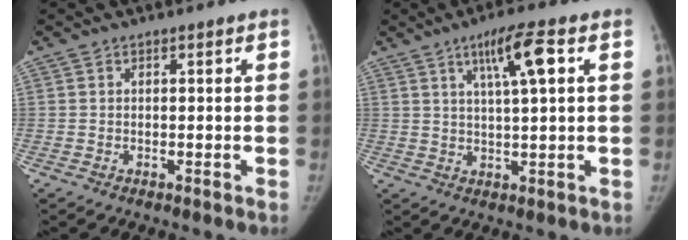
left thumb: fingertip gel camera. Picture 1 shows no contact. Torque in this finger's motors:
{"motor_torque": [0.26, -0.22, 0.79, -0.42, 0.05]}